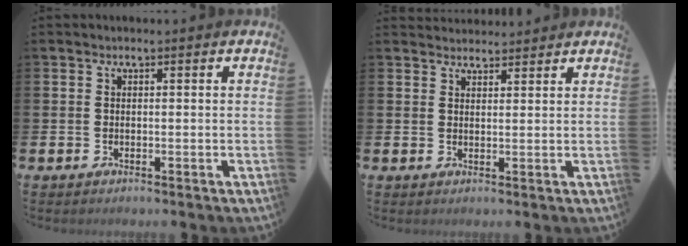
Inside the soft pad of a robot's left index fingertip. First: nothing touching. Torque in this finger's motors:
{"motor_torque": [0.21, -0.39, 0.01, -0.01]}